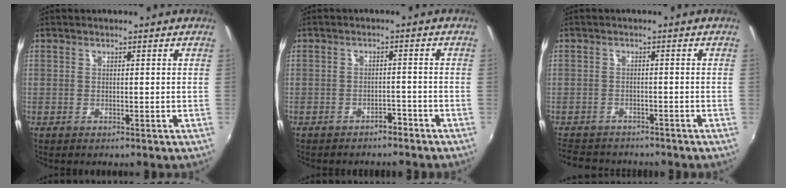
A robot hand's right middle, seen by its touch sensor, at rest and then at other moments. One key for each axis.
{"total": 3.3, "fx": -2.9, "fy": 1.3, "fz": 0.9, "tx": -0.025, "ty": 0.000, "tz": -0.035}
{"total": 7.1, "fx": -6.1, "fy": 3.2, "fz": 1.5, "tx": -0.052, "ty": 0.000, "tz": -0.101}